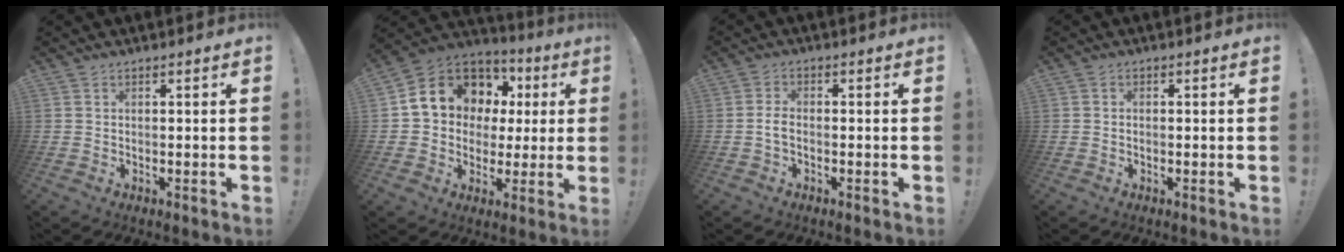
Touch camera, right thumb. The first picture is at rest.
{"total": 14.2, "force": [5.8, 11.4, 6.2], "torque": [-0.093, -0.034, 0.123]}
{"total": 2.7, "force": [-0.9, 1.3, 2.2], "torque": [-0.042, 0.005, -0.016]}
{"total": 0.0}